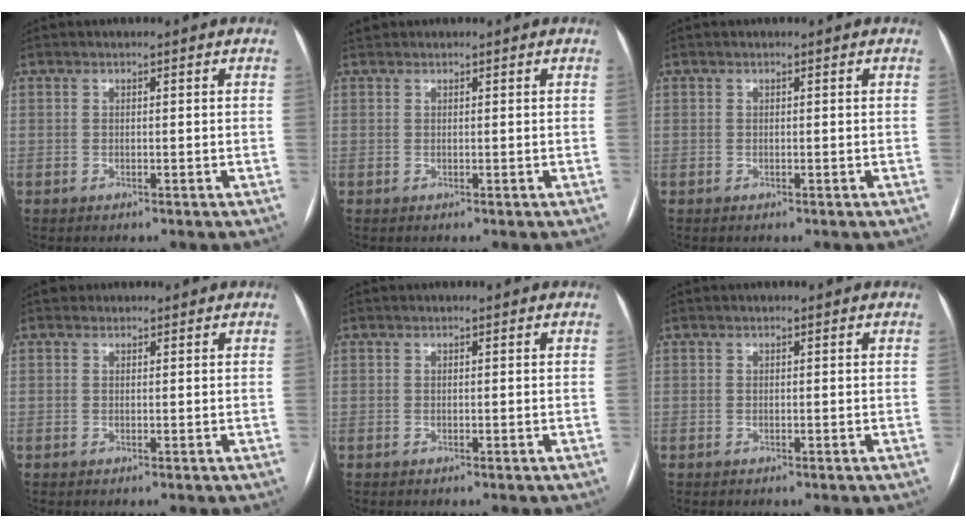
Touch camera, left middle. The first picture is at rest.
{"total": 0.6, "force": [0.6, 0.2, -0.1], "torque": [-0.006, 0.014, 0.013]}
{"total": 0.0}
{"total": 0.6, "force": [0.4, 0.4, -0.1], "torque": [0.003, 0.000, 0.006]}
{"total": 0.0}
{"total": 0.0}